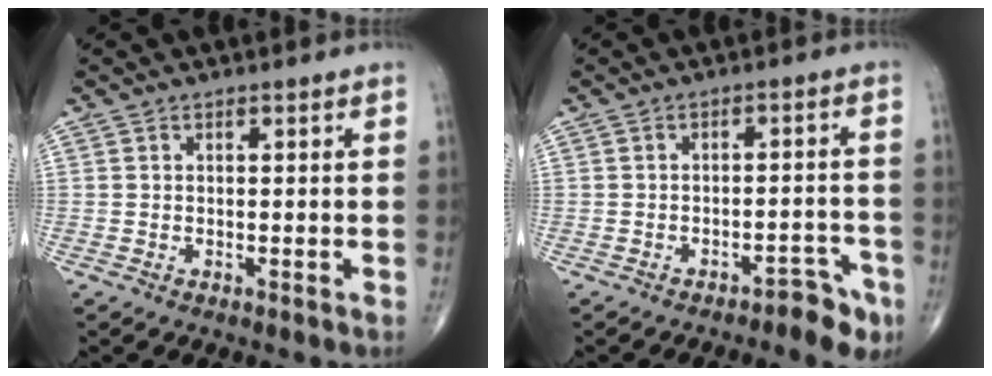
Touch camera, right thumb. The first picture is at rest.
{"total": 5.8, "force": [-4.1, 2.4, 3.4], "torque": [-0.029, 0.038, -0.051]}